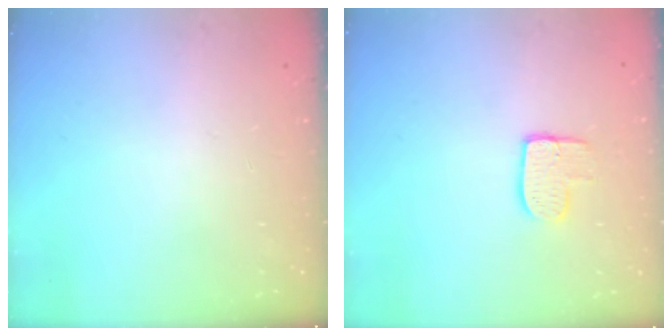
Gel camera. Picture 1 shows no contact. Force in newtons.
{"total": 7.9, "press": 7.9, "slide": 0.5}